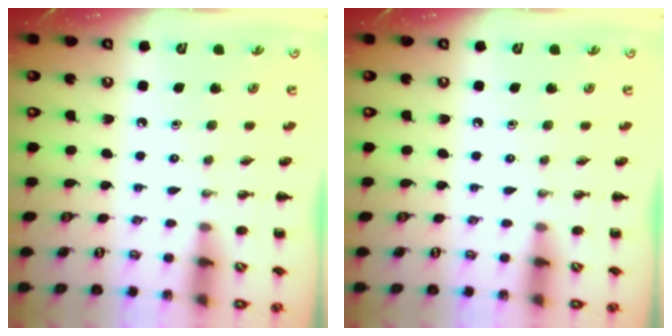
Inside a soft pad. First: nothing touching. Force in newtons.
{"total": 0.0}